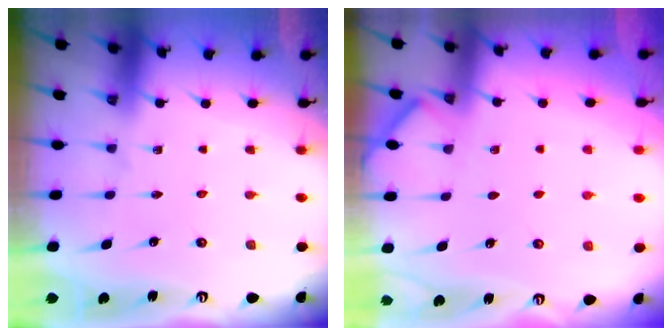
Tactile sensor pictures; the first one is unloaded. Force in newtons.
{"total": 3.6, "press": 3.6, "slide": 0.3}